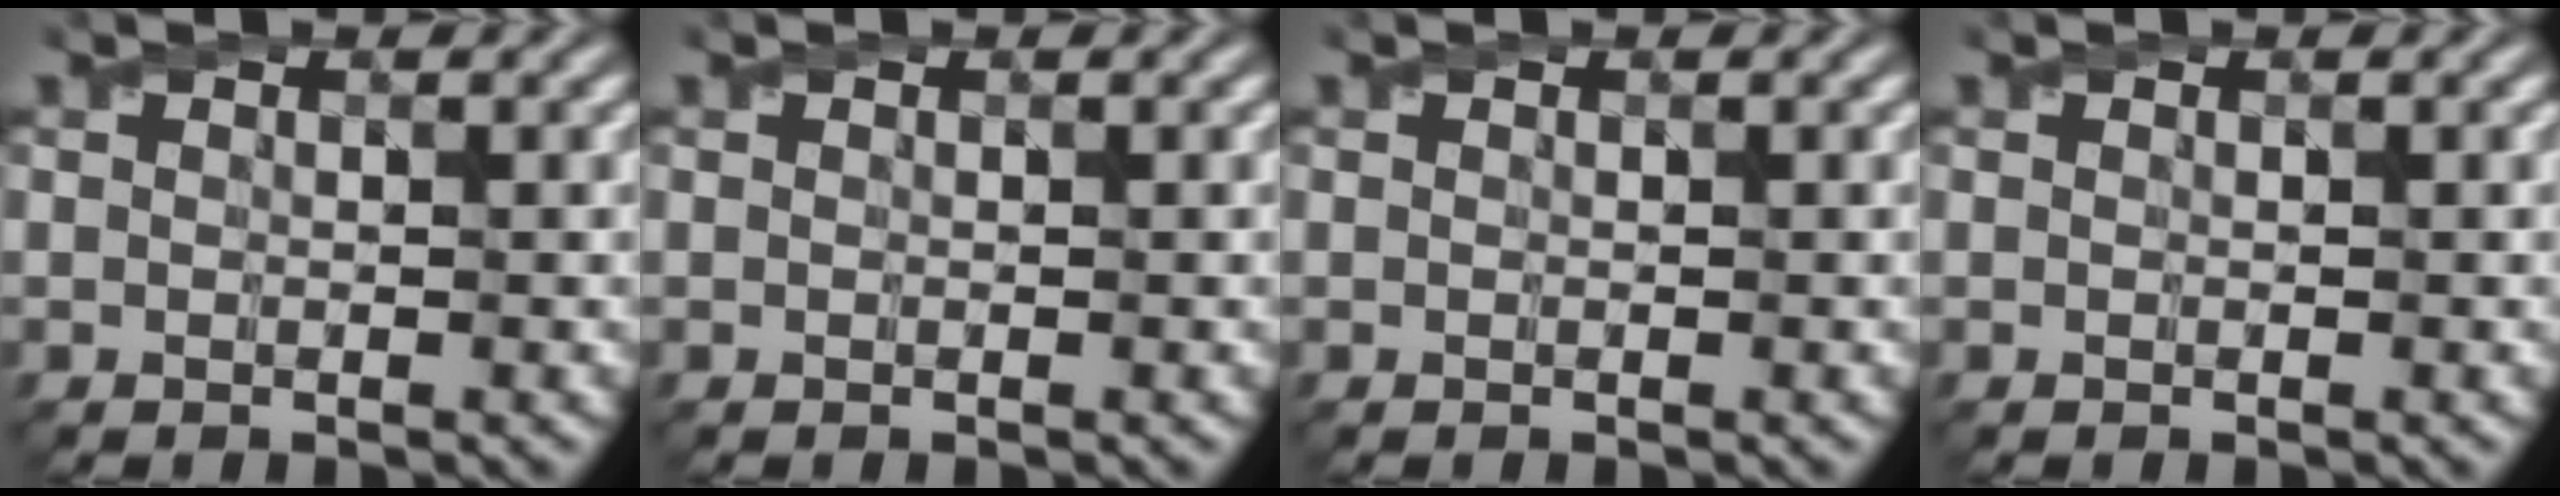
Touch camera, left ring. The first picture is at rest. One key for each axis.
{"total": 0.0}
{"total": 0.0}
{"total": 0.0}